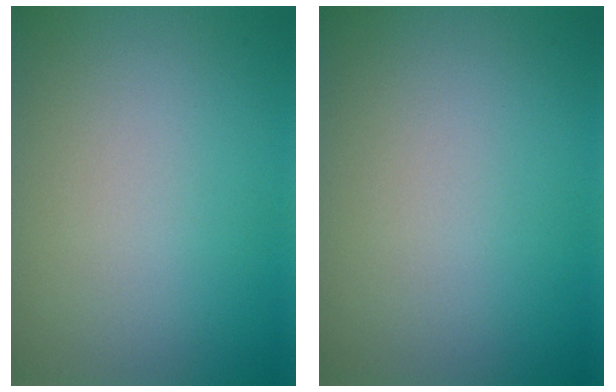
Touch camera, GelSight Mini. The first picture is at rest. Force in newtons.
{"total": 0.0}